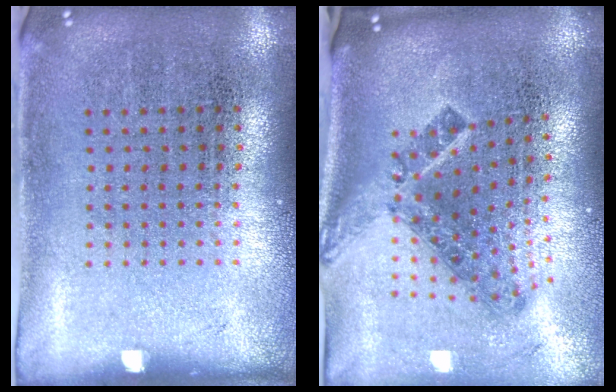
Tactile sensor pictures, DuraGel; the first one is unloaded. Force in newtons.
{"total": 1.9, "press": 1.3, "slide": 1.4}